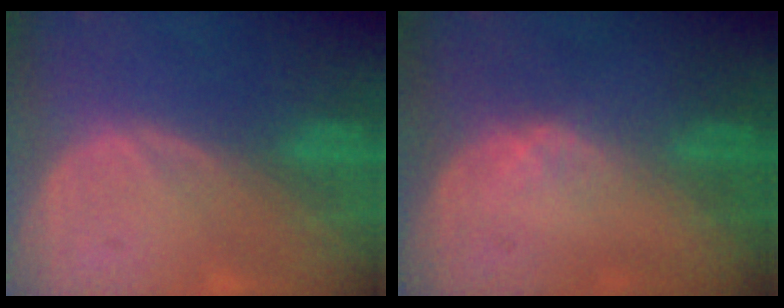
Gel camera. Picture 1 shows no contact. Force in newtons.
{"total": 1.4, "press": 1.2, "slide": 0.7}